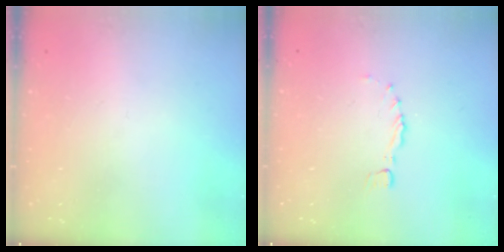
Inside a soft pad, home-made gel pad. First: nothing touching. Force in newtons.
{"total": 0.0}